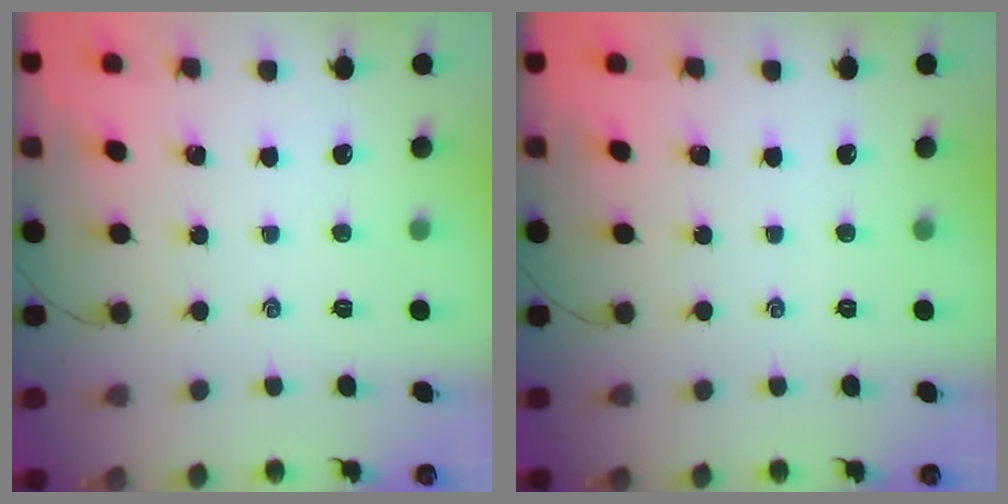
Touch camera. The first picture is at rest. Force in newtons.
{"total": 0.0}